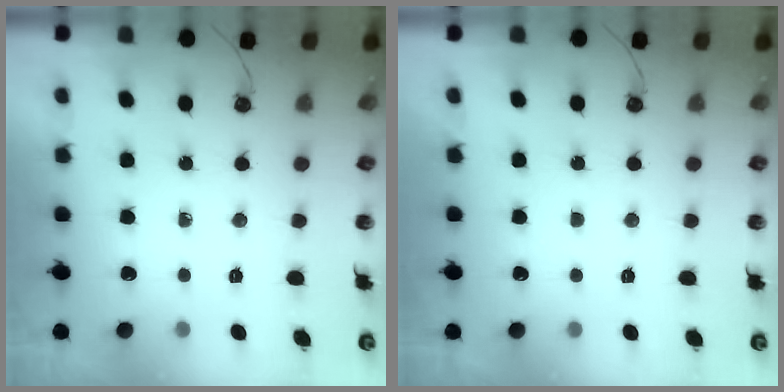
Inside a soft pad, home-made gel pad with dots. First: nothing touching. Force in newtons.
{"total": 0.0}